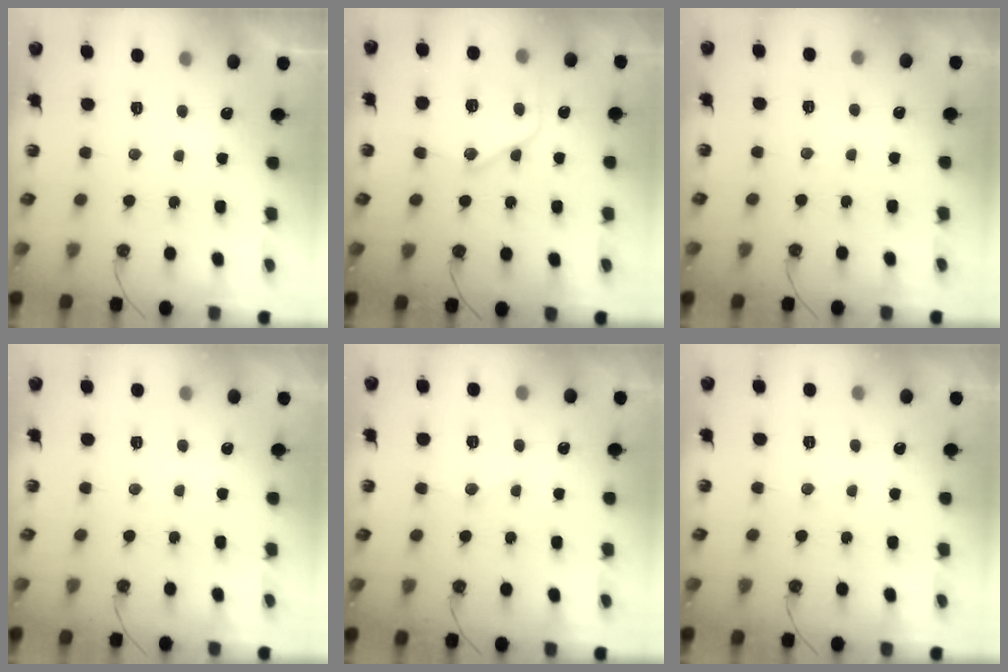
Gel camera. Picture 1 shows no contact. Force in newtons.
{"total": 15.7, "press": 15.7, "slide": 1.3}
{"total": 3.4, "press": 3.4, "slide": 0.5}
{"total": 3.6, "press": 3.6, "slide": 0.6}
{"total": 9.1, "press": 9.1, "slide": 0.6}
{"total": 6.3, "press": 6.3, "slide": 0.8}